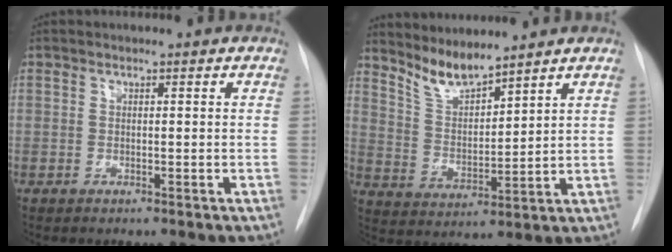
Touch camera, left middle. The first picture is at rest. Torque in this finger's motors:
{"motor_torque": [0.66, -0.83, 0.01, 0.07]}